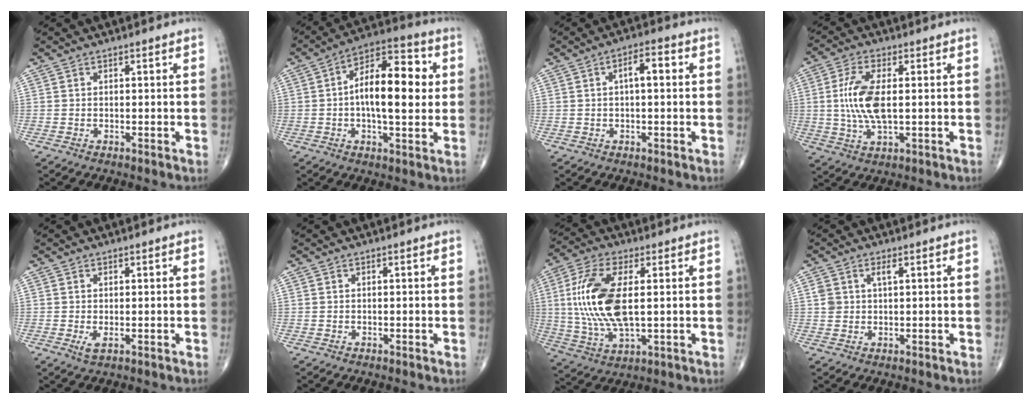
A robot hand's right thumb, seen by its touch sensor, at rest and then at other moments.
{"total": 15.4, "force": [1.2, 6.8, 13.7], "torque": [-0.197, 0.022, 0.011]}
{"total": 4.4, "force": [0.7, 1.7, 4.0], "torque": [-0.057, 0.014, 0.005]}
{"total": 9.8, "force": [0.5, 4.0, 8.9], "torque": [-0.193, -0.005, 0.011]}
{"total": 1.6, "force": [-0.3, 0.6, 1.5], "torque": [-0.031, -0.006, 0.000]}
{"total": 0.0}
{"total": 16.0, "force": [1.7, 7.0, 14.2], "torque": [-0.304, -0.004, 0.035]}
{"total": 2.6, "force": [1.1, 1.4, 1.9], "torque": [-0.034, 0.000, 0.022]}